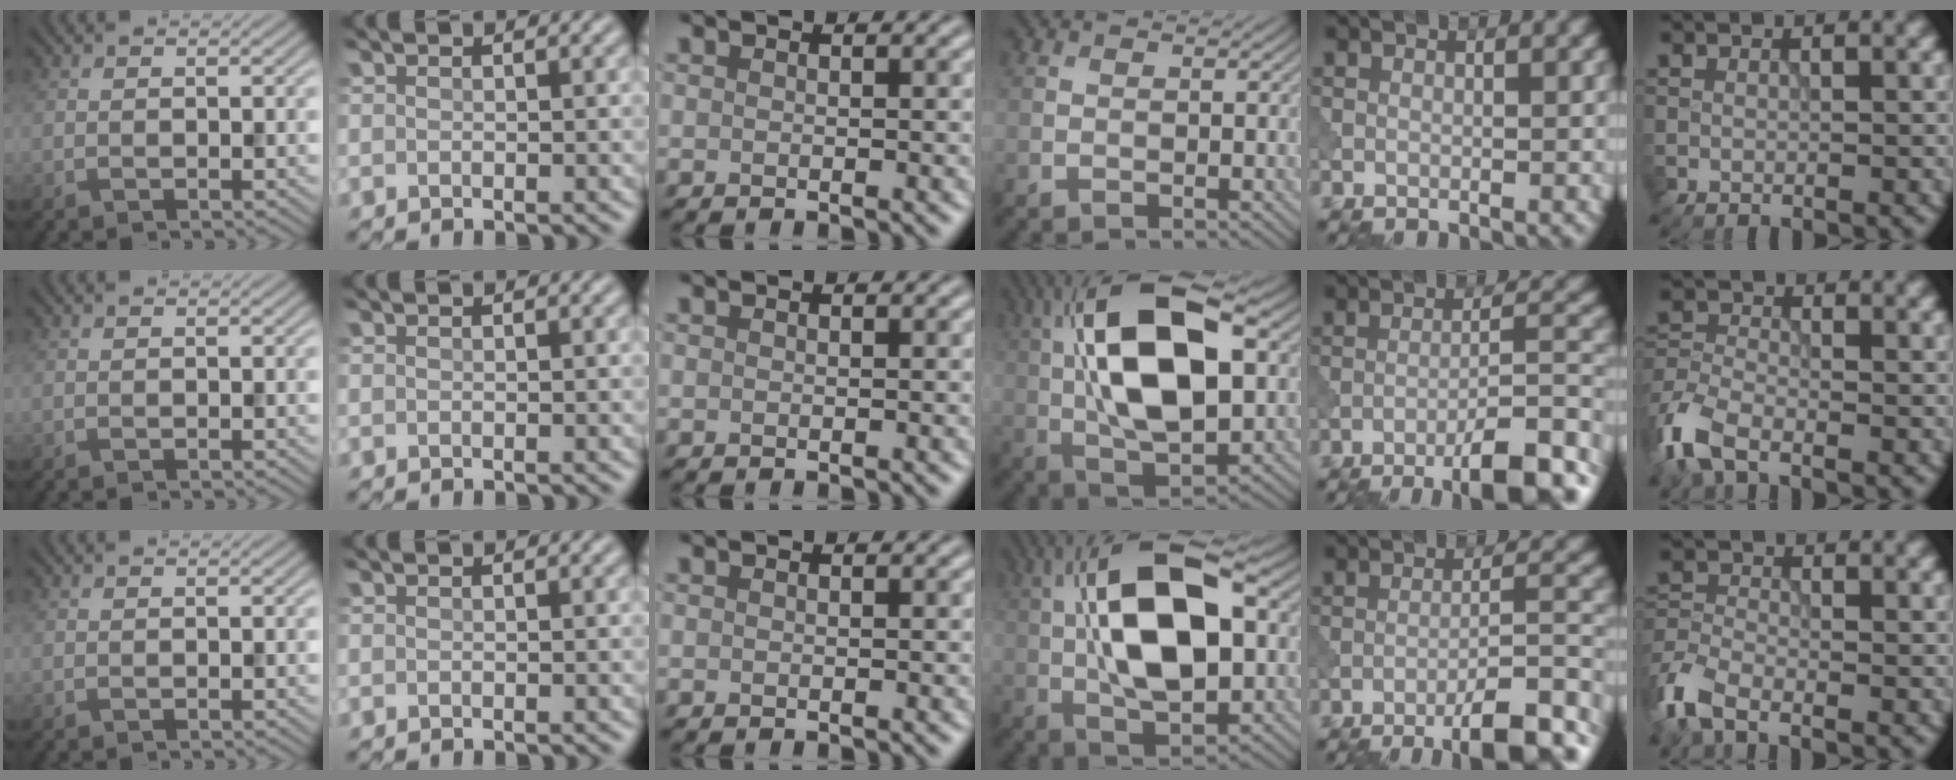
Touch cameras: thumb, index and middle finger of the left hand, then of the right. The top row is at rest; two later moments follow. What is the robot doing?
{"motion": "shake", "object": "bell"}